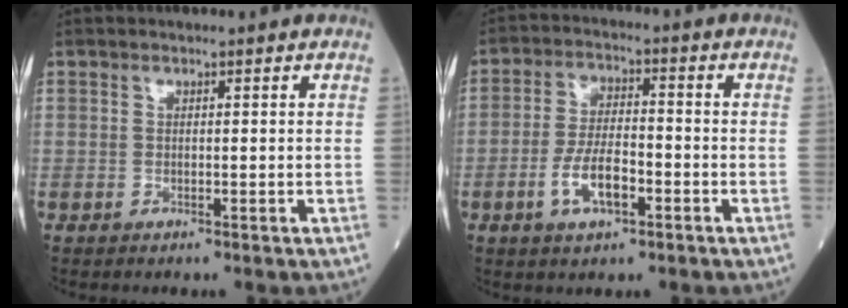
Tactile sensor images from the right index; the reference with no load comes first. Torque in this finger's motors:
{"motor_torque": [1.21, -0.28, 0.69, 0.18]}